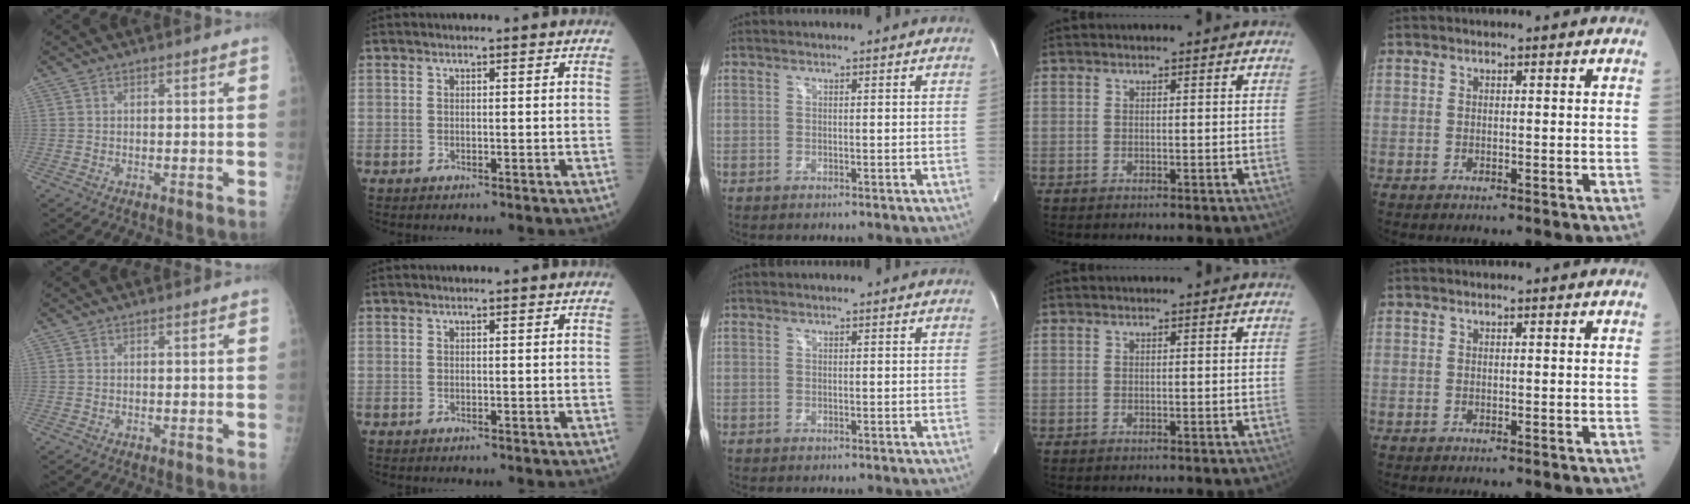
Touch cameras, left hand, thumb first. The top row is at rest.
{}